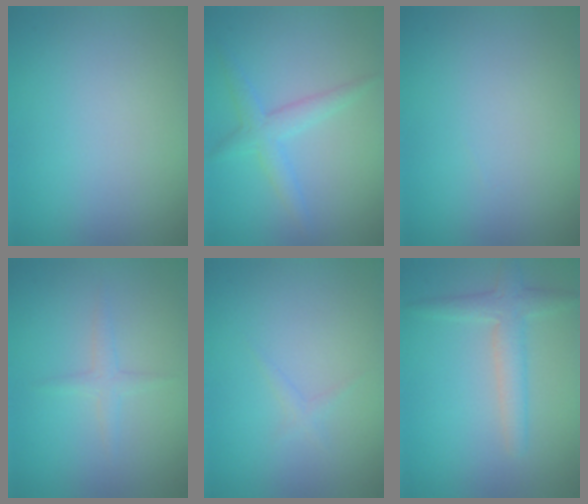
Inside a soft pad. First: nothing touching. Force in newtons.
{"total": 2.4, "press": 2.4, "slide": 0.1}
{"total": 0.0}
{"total": 1.3, "press": 1.3, "slide": 0.1}
{"total": 0.7, "press": 0.7, "slide": 0.0}
{"total": 2.8, "press": 2.8, "slide": 0.1}